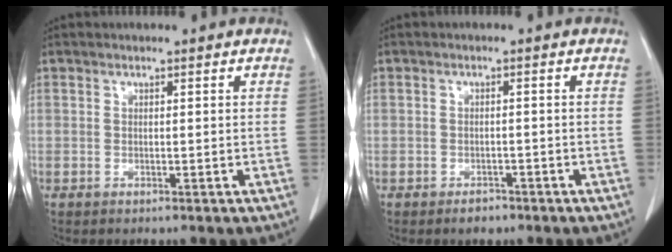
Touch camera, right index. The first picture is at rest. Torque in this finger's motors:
{"motor_torque": [-0.05, -0.02, -0.13, -0.08]}